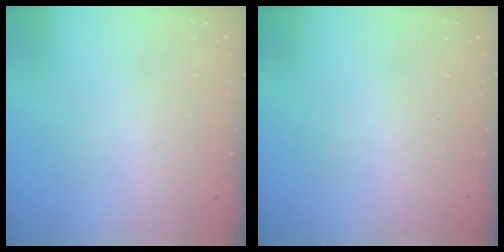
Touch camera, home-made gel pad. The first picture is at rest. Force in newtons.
{"total": 0.0}